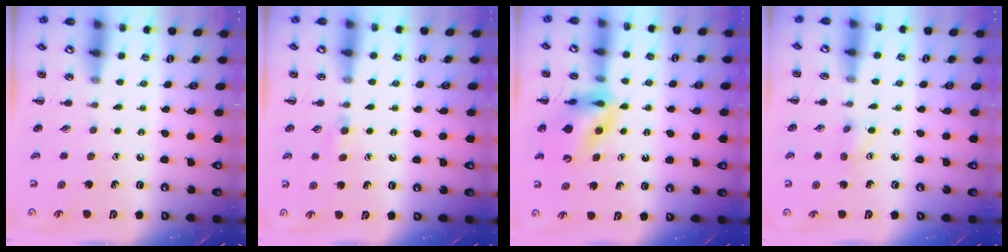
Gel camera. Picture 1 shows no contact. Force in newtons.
{"total": 3.6, "press": 3.3, "slide": 1.5}
{"total": 10.5, "press": 10.0, "slide": 3.2}
{"total": 3.4, "press": 3.2, "slide": 1.0}